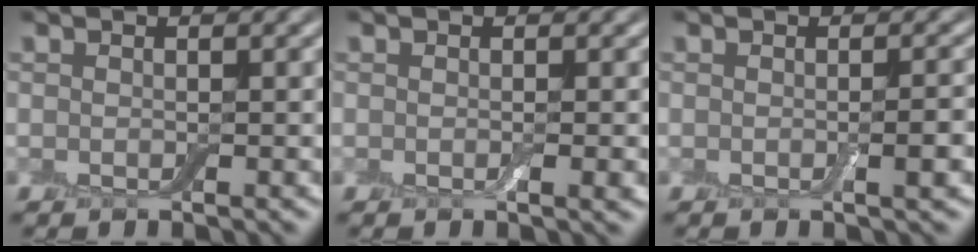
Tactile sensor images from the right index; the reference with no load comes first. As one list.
[{"total": 0.8, "force": [-0.2, 0.0, 0.8], "torque": [-0.014, -0.002, -0.003]}, {"total": 1.5, "force": [-0.3, 0.1, 1.5], "torque": [-0.024, -0.001, -0.005]}]